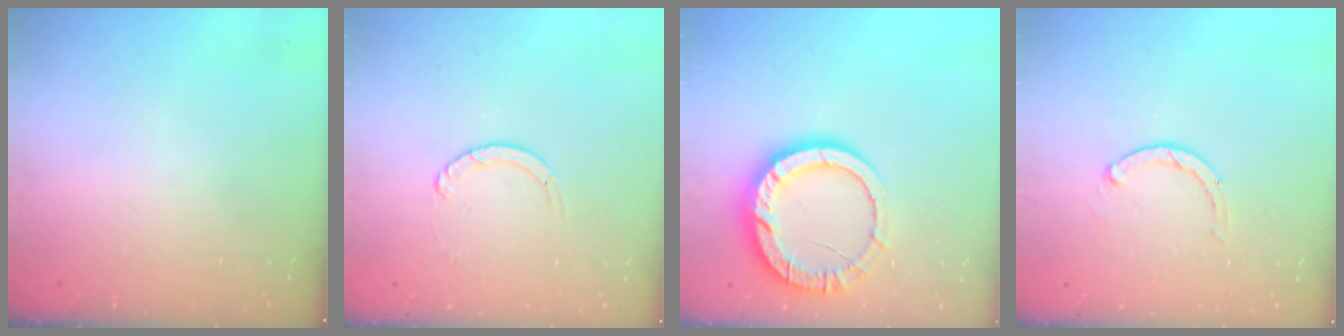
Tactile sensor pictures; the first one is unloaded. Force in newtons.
{"total": 2.4, "press": 2.4, "slide": 0.2}
{"total": 12.0, "press": 11.9, "slide": 1.0}
{"total": 2.8, "press": 2.8, "slide": 0.5}